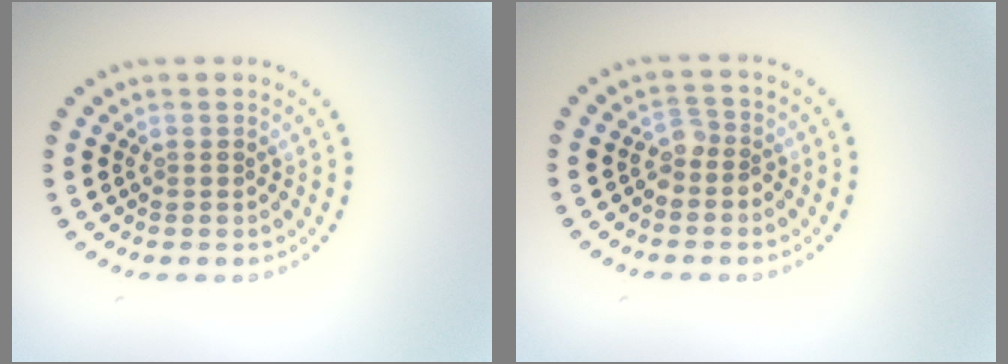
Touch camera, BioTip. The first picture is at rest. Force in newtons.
{"total": 1.7, "press": 1.3, "slide": 1.1}